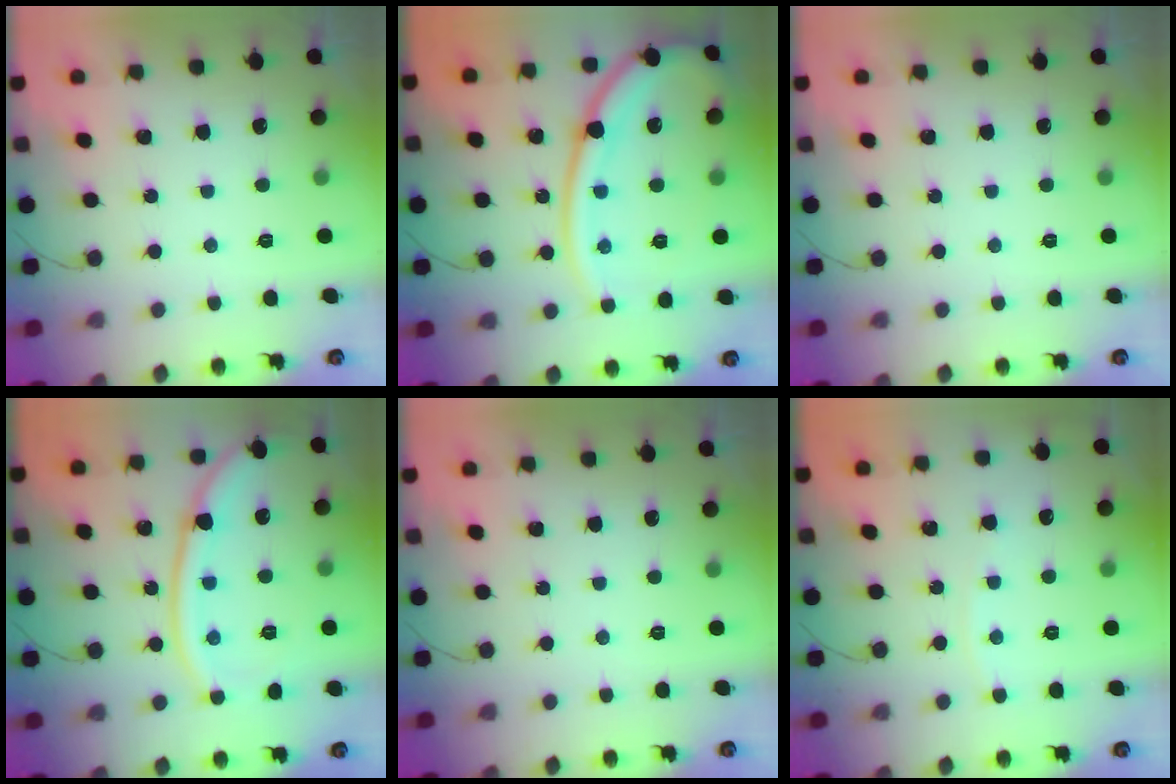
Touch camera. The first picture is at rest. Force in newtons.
{"total": 18.3, "press": 18.2, "slide": 2.0}
{"total": 0.0}
{"total": 14.8, "press": 14.7, "slide": 1.4}
{"total": 0.0}
{"total": 2.9, "press": 2.8, "slide": 0.4}